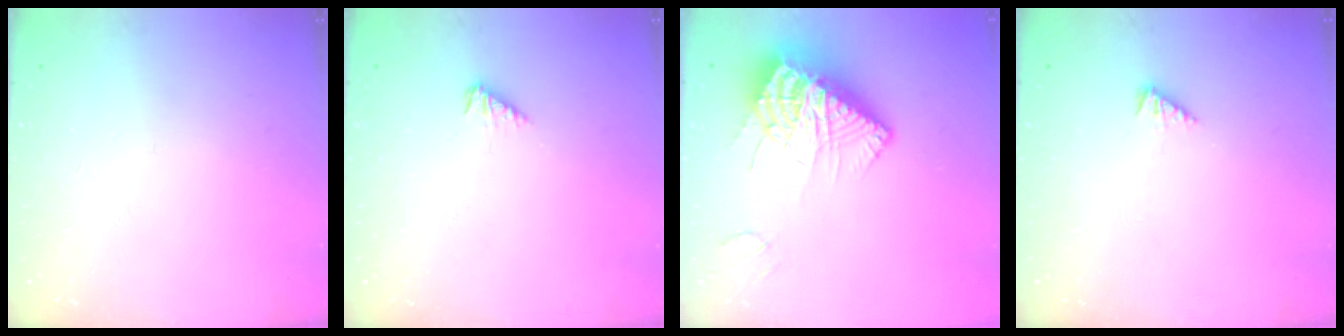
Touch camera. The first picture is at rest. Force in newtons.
{"total": 2.7, "press": 2.6, "slide": 0.4}
{"total": 14.4, "press": 14.3, "slide": 1.6}
{"total": 1.9, "press": 1.9, "slide": 0.4}